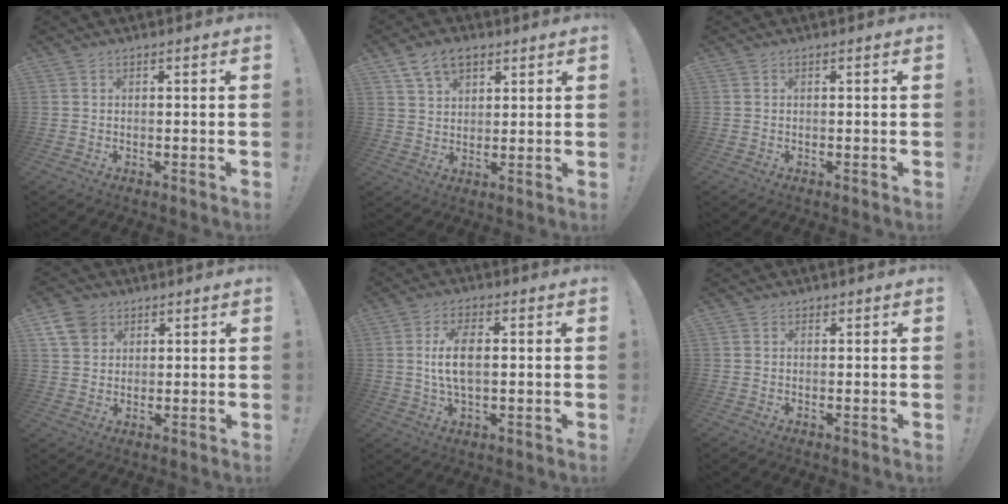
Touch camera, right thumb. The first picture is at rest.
{"total": 8.4, "force": [5.1, 5.2, 4.1], "torque": [-0.066, -0.013, 0.097]}
{"total": 0.0}
{"total": 7.5, "force": [4.2, 5.6, 2.7], "torque": [-0.045, -0.017, 0.085]}
{"total": 8.8, "force": [0.6, 4.2, 7.7], "torque": [-0.139, -0.004, 0.007]}
{"total": 0.8, "force": [0.5, 0.6, 0.1], "torque": [0.003, -0.002, 0.009]}